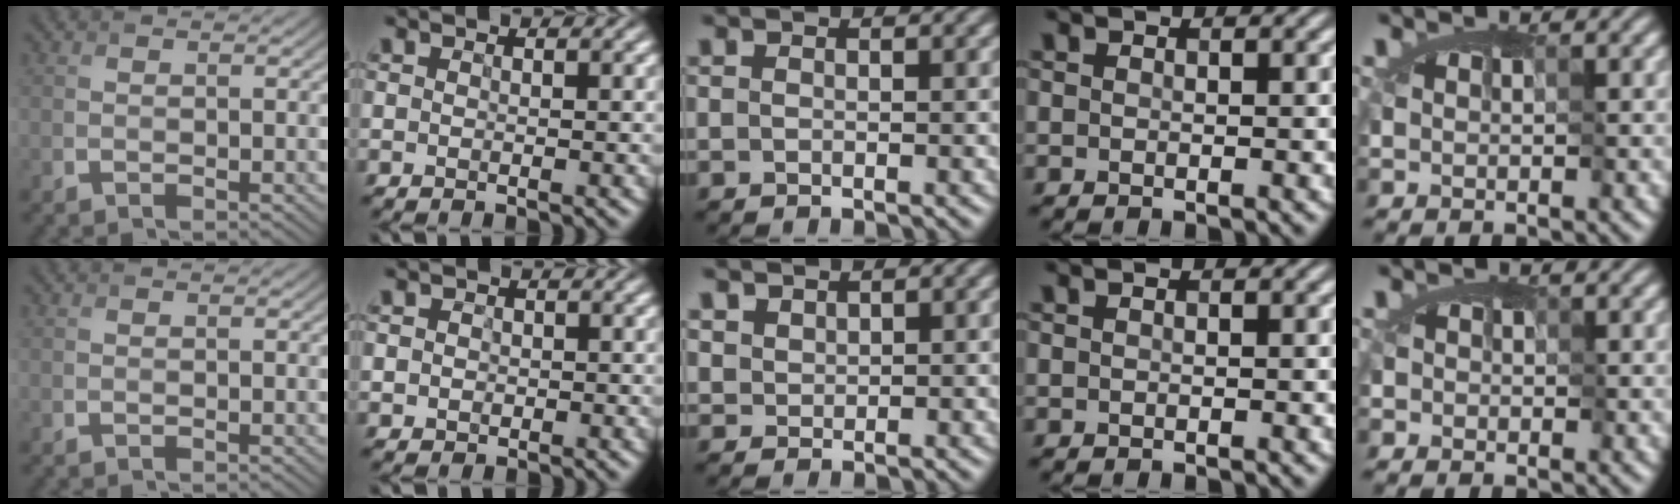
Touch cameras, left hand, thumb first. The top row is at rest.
{"index": {"total": 1.9, "force": [0.5, 1.7, 0.6], "torque": [0.012, 0.016, -0.013]}, "middle": {"total": 1.4, "force": [1.3, 0.5, 0.1], "torque": [-0.008, 0.002, 0.033]}, "little": {"total": 0.5, "force": [-0.5, 0.0, -0.3], "torque": [0.003, -0.001, -0.007]}}